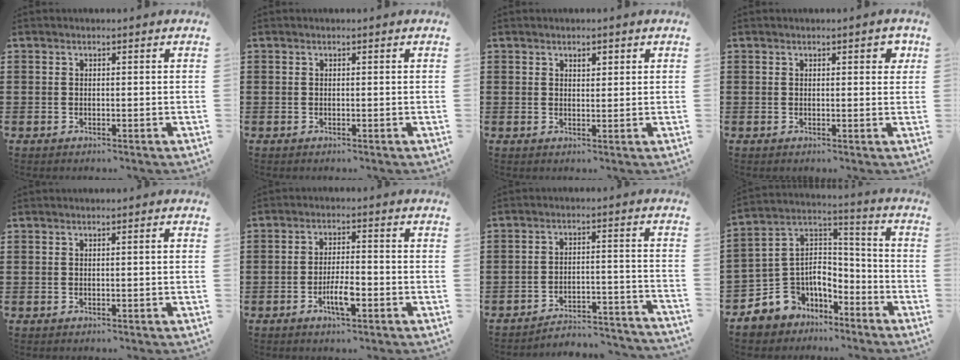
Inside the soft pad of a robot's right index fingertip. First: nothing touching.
{"total": 0.0}
{"total": 1.3, "force": [0.8, 0.7, 0.7], "torque": [-0.016, 0.004, 0.013]}
{"total": 1.5, "force": [0.5, 0.7, 1.2], "torque": [-0.007, 0.000, 0.003]}
{"total": 0.6, "force": [-0.1, -0.1, 0.6], "torque": [-0.009, -0.001, -0.003]}
{"total": 5.0, "force": [-2.1, 1.4, 4.3], "torque": [-0.084, 0.000, -0.041]}
{"total": 4.2, "force": [-4.1, 0.2, 1.0], "torque": [-0.023, -0.005, -0.087]}
{"total": 6.1, "force": [-3.3, 5.2, 0.2], "torque": [-0.039, -0.009, -0.065]}